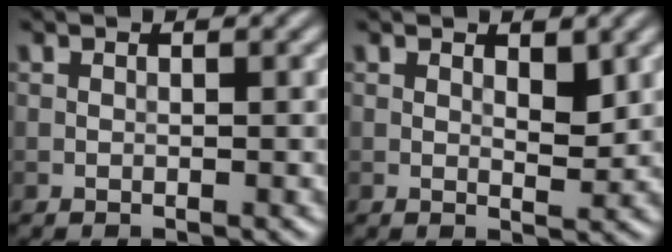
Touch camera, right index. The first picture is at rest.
{"total": 1.7, "force": [0.9, 0.7, 1.3], "torque": [-0.016, -0.007, 0.018]}